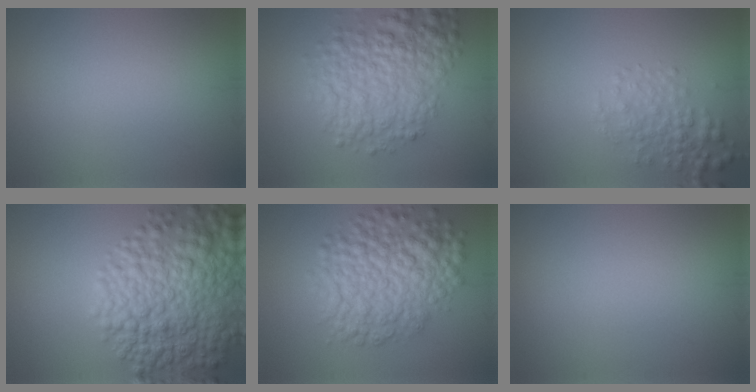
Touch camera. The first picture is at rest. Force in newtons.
{"total": 7.1, "press": 7.1, "slide": 0.2}
{"total": 2.9, "press": 2.9, "slide": 0.1}
{"total": 9.8, "press": 9.8, "slide": 0.4}
{"total": 8.0, "press": 8.0, "slide": 0.2}
{"total": 0.0}